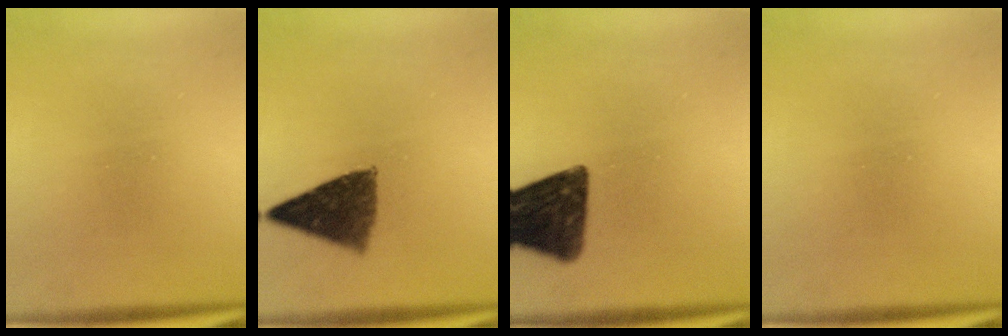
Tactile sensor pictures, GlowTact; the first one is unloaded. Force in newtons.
{"total": 8.5}
{"total": 15.0}
{"total": 0.0}